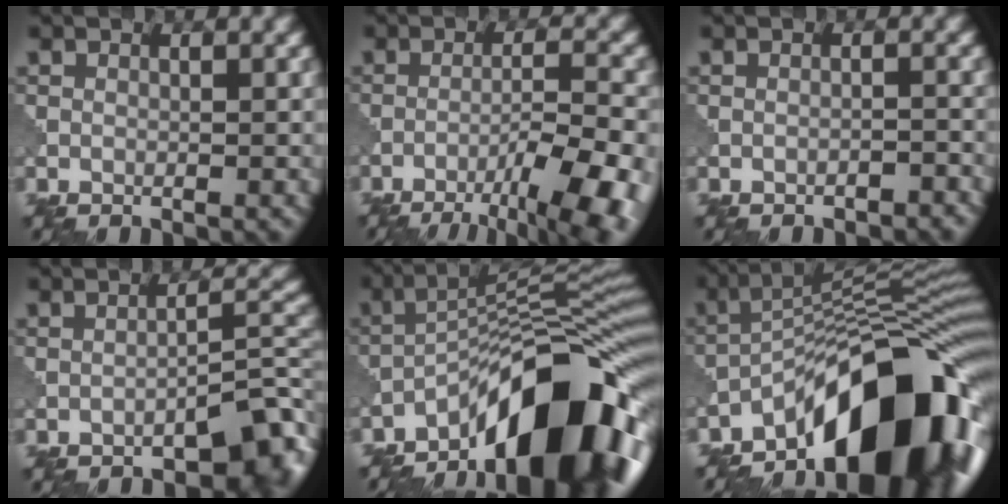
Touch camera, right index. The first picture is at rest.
{"total": 10.7, "force": [-7.1, 2.5, 7.6], "torque": [-0.112, -0.008, -0.090]}
{"total": 1.2, "force": [-1.1, 0.3, 0.5], "torque": [-0.005, 0.002, -0.018]}
{"total": 5.5, "force": [-3.6, 1.5, 3.8], "torque": [-0.040, 0.019, -0.053]}
{"total": 14.1, "force": [-8.9, 3.7, 10.3], "torque": [-0.135, 0.020, -0.155]}
{"total": 15.1, "force": [-9.5, 5.1, 10.7], "torque": [-0.135, 0.019, -0.165]}